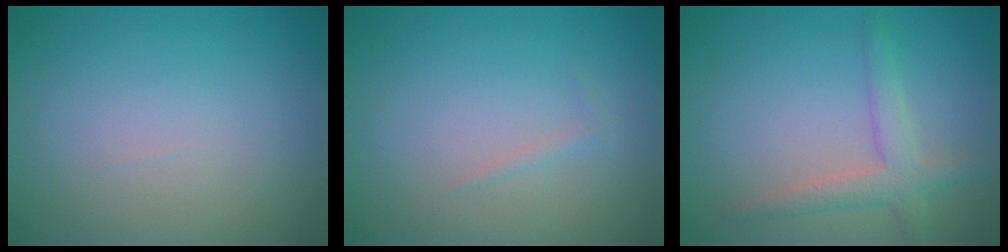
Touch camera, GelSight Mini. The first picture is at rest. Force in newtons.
{"total": 0.6, "press": 0.5, "slide": 0.1}
{"total": 2.8, "press": 2.8, "slide": 0.2}